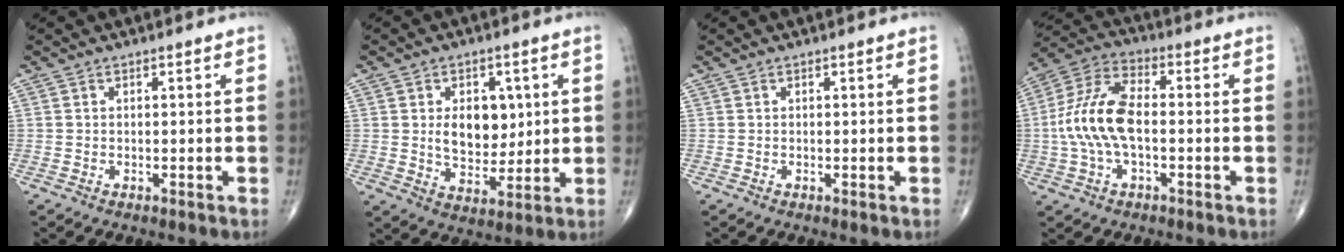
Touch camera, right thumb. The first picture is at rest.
{"total": 9.8, "force": [1.7, 6.6, 7.1], "torque": [-0.071, -0.015, 0.039]}
{"total": 0.0}
{"total": 13.0, "force": [-1.1, 6.5, 11.2], "torque": [-0.242, 0.036, -0.026]}